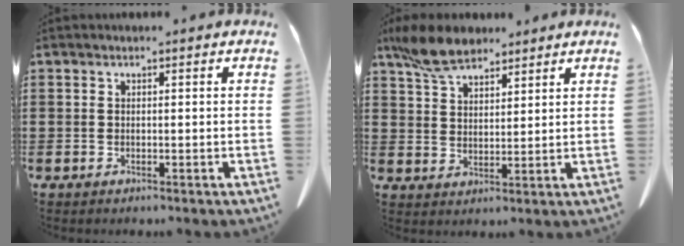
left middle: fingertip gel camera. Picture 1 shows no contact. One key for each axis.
{"total": 7.5, "fx": 5.9, "fy": 3.2, "fz": 3.3, "tx": -0.086, "ty": -0.005, "tz": 0.115}